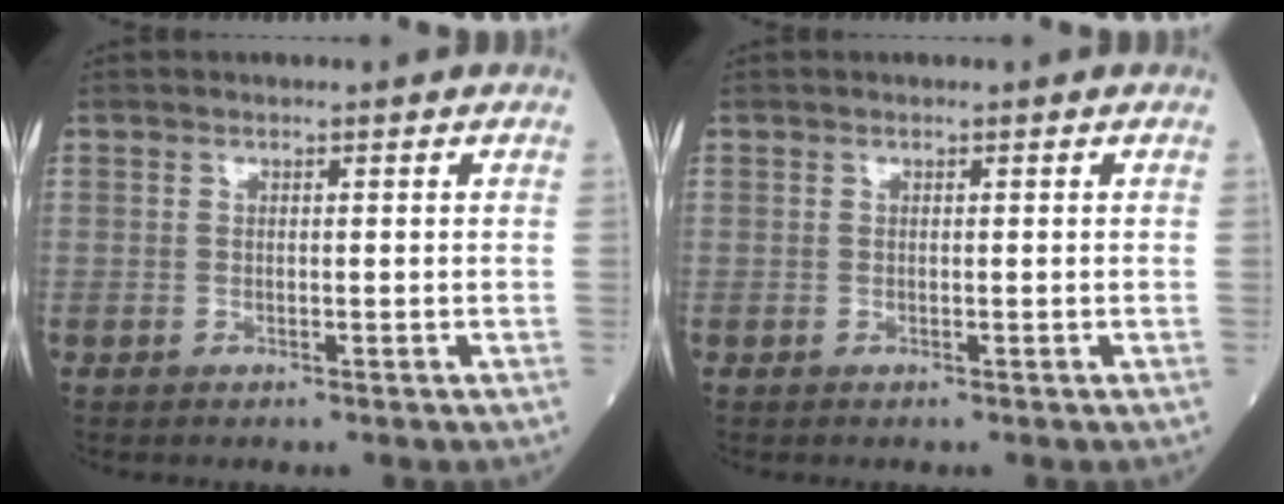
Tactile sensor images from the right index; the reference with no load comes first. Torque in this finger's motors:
{"motor_torque": [0.01, 0.01, 0.00, 0.00]}